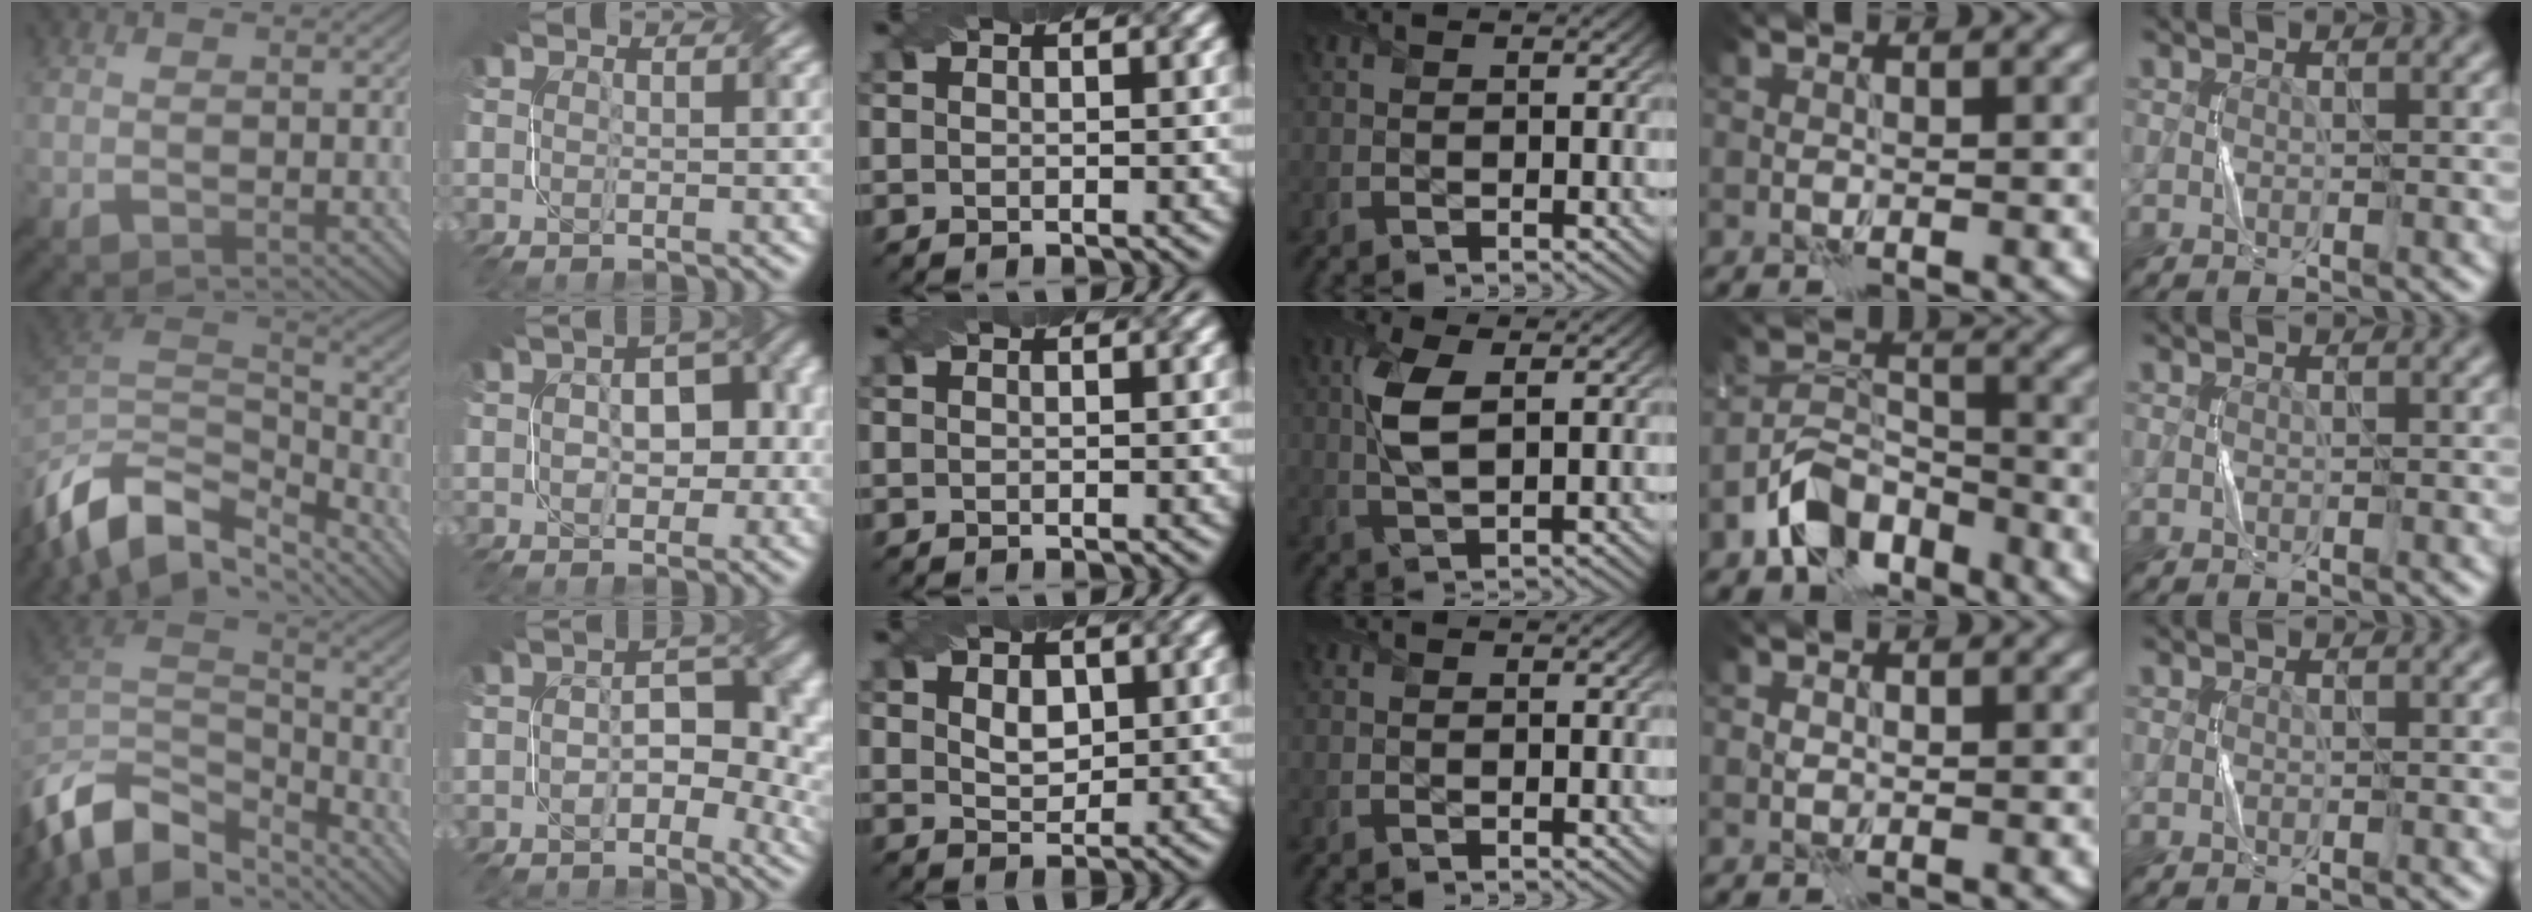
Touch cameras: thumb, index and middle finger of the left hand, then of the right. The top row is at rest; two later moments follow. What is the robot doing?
{"motion": "twist", "object": "screw"}